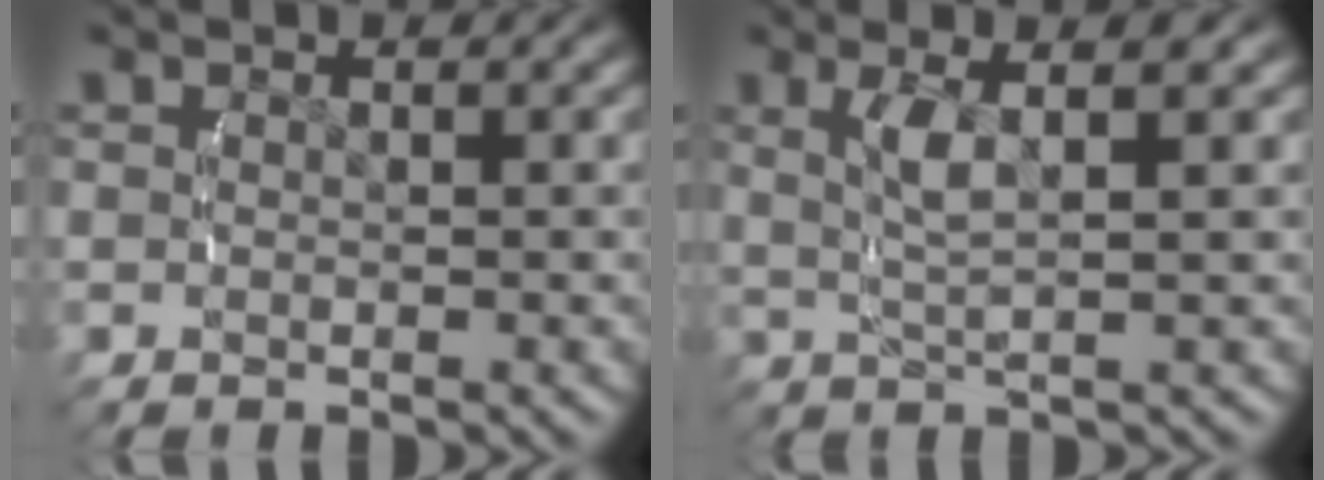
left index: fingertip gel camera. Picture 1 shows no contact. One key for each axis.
{"total": 3.2, "fx": 1.2, "fy": 0.0, "fz": 2.9, "tx": -0.060, "ty": 0.003, "tz": 0.027}